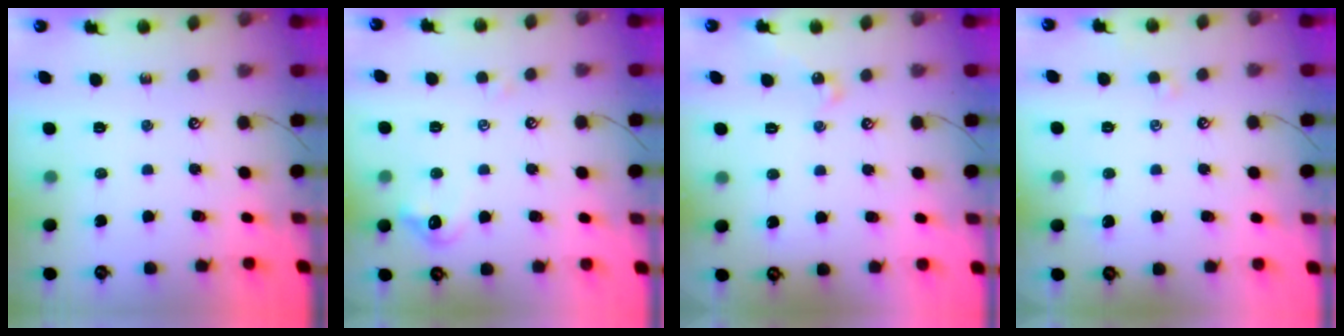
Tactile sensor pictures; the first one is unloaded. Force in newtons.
{"total": 0.8, "press": 0.2, "slide": 0.7}
{"total": 2.6, "press": 2.5, "slide": 0.4}
{"total": 1.4, "press": 1.3, "slide": 0.4}